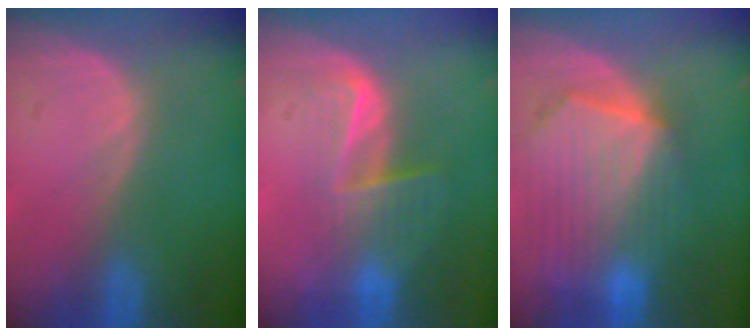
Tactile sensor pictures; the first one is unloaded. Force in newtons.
{"total": 6.9, "press": 5.6, "slide": 4.0}
{"total": 10.4, "press": 9.0, "slide": 5.2}